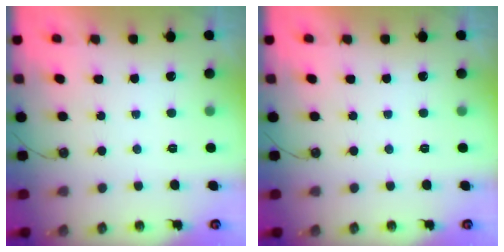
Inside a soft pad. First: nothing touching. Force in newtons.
{"total": 0.0}